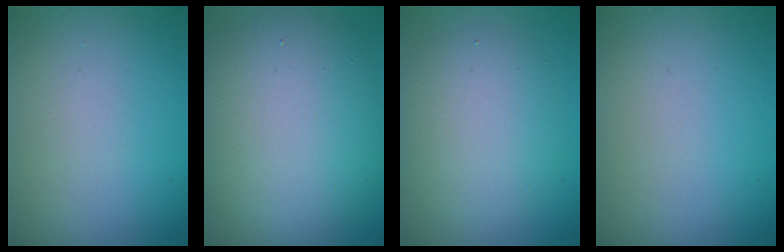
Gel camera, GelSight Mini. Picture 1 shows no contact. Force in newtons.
{"total": 11.8, "press": 11.7, "slide": 1.0}
{"total": 5.3, "press": 5.3, "slide": 0.0}
{"total": 0.0}